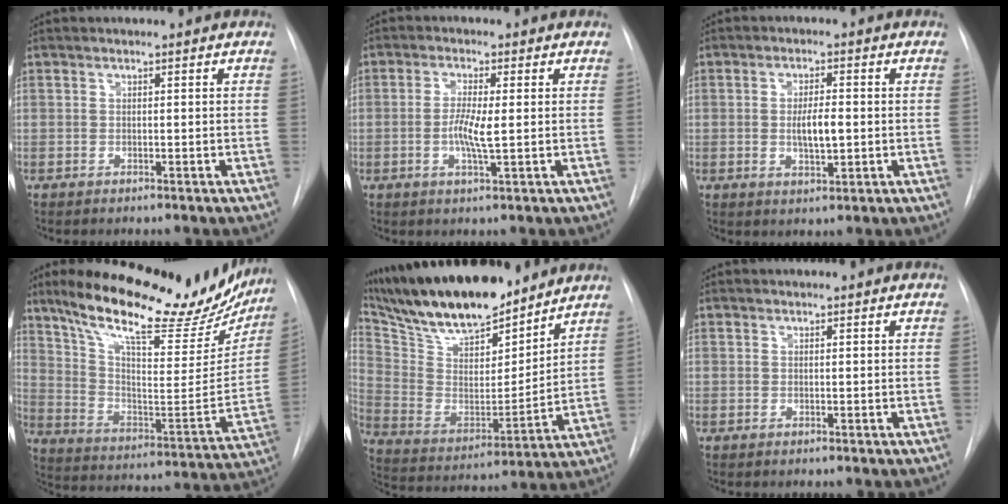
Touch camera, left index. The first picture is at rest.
{"total": 4.4, "force": [-0.4, 0.6, 4.3], "torque": [-0.089, -0.008, -0.008]}
{"total": 4.6, "force": [-0.3, 1.4, 4.4], "torque": [-0.076, -0.005, -0.003]}
{"total": 28.0, "force": [21.9, 7.9, 15.6], "torque": [-0.241, -0.013, 0.311]}
{"total": 21.6, "force": [18.3, 5.3, 10.2], "torque": [-0.190, 0.001, 0.318]}
{"total": 0.0}